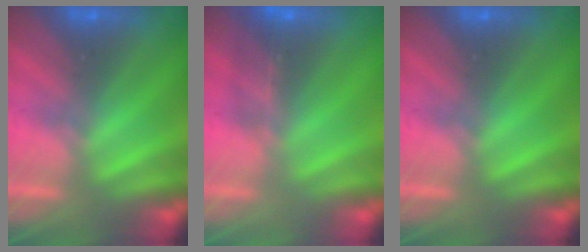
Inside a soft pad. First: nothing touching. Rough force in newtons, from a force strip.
{"total": 1.3}
{"total": 0.0}